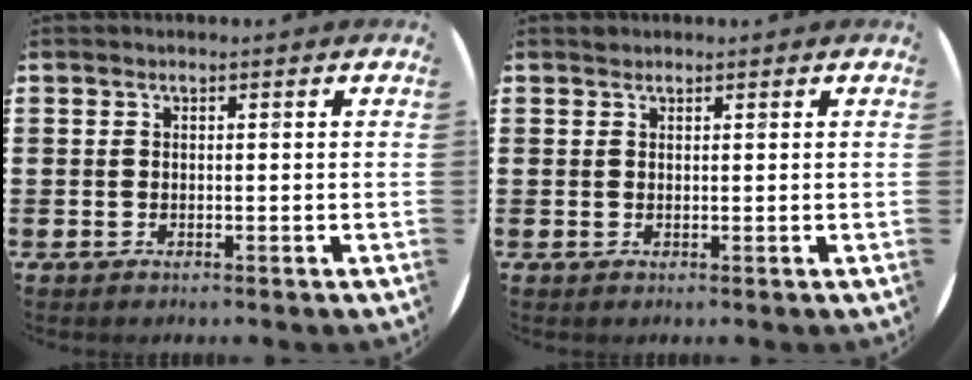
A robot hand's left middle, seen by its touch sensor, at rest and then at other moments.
{"total": 0.6, "force": [0.5, 0.2, -0.1], "torque": [0.010, 0.000, 0.008]}